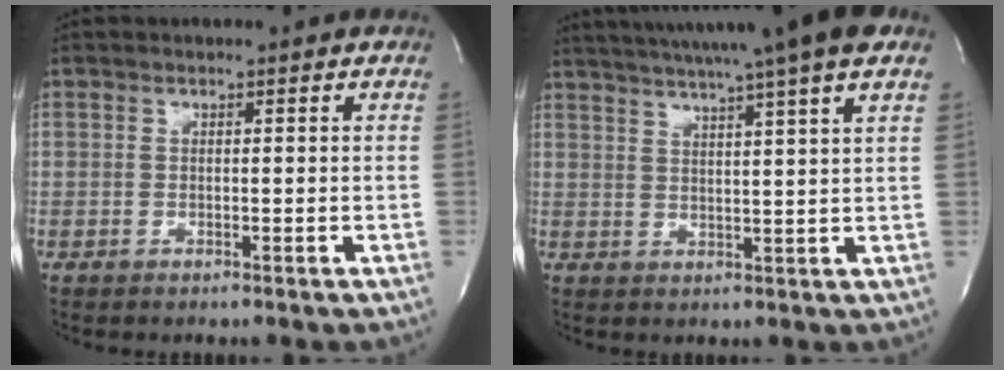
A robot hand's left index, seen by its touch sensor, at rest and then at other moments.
{"total": 17.2, "force": [13.6, -0.7, 10.5], "torque": [-0.180, 0.013, 0.180]}